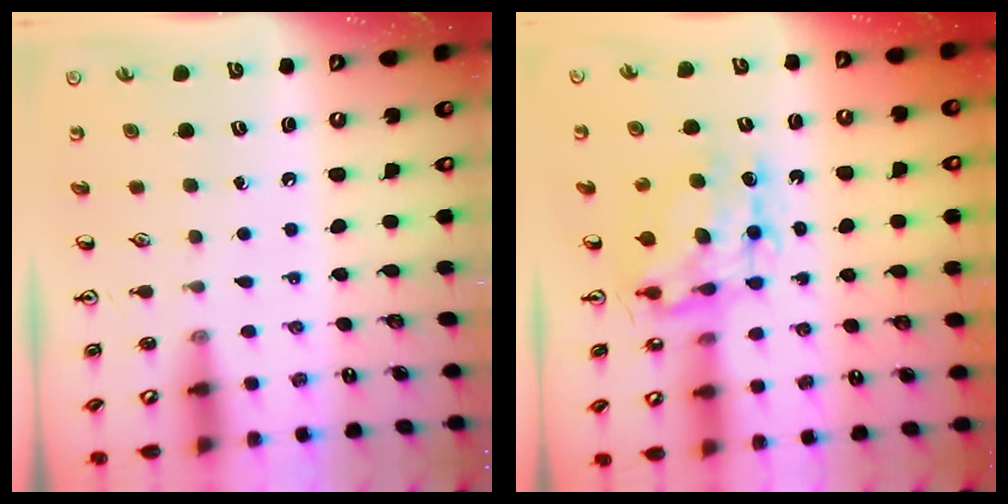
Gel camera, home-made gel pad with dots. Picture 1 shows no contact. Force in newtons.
{"total": 8.4, "press": 8.4, "slide": 0.7}